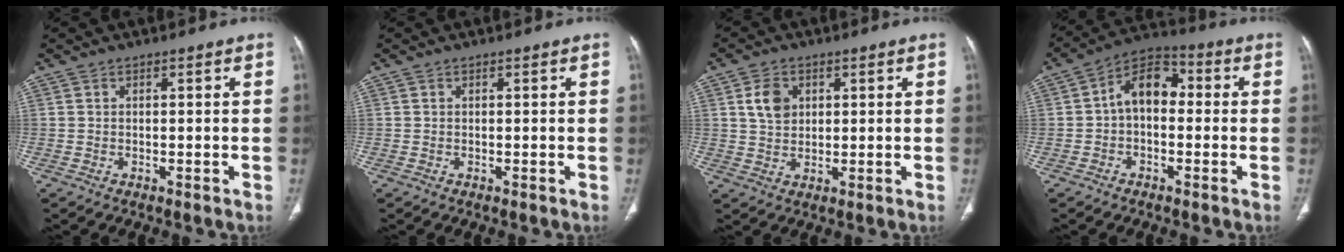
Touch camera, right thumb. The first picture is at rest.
{"total": 0.0}
{"total": 5.2, "force": [1.8, 3.8, 3.0], "torque": [-0.041, -0.008, 0.035]}
{"total": 9.1, "force": [-0.1, 6.0, 6.8], "torque": [-0.088, 0.035, -0.020]}